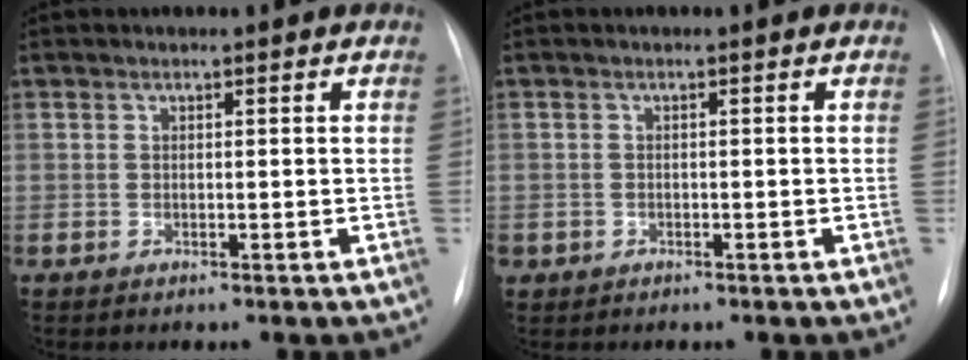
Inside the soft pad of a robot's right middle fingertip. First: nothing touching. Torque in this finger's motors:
{"motor_torque": [1.68, -0.46, 1.06, 0.10]}